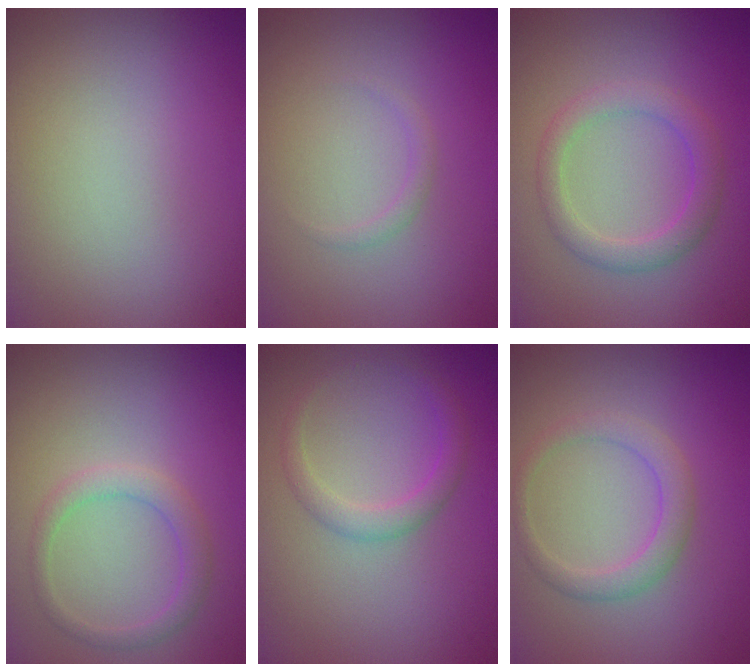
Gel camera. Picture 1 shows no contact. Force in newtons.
{"total": 0.8, "press": 0.8, "slide": 0.1}
{"total": 2.9, "press": 2.9, "slide": 0.2}
{"total": 2.1, "press": 2.0, "slide": 0.3}
{"total": 2.0, "press": 2.0, "slide": 0.1}
{"total": 2.5, "press": 2.5, "slide": 0.1}